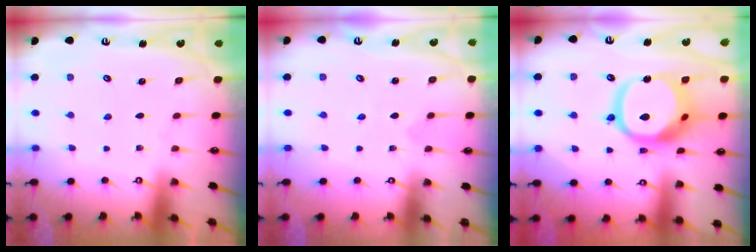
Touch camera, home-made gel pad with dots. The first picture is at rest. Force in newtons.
{"total": 1.2, "press": 1.2, "slide": 0.2}
{"total": 16.8, "press": 16.7, "slide": 1.8}